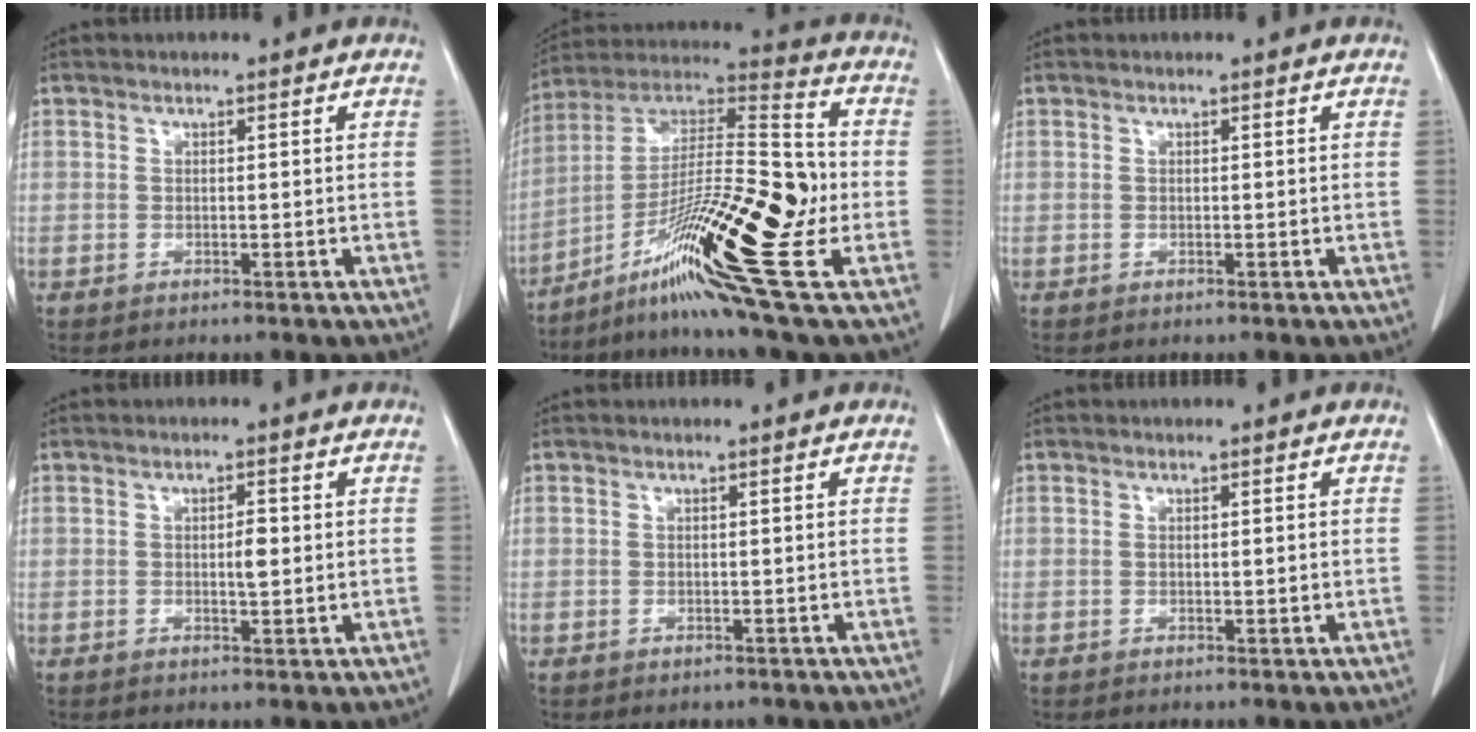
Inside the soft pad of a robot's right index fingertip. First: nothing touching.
{"total": 23.0, "force": [-7.6, 1.2, 21.7], "torque": [-0.375, -0.011, -0.138]}
{"total": 0.0}
{"total": 2.0, "force": [0.1, 0.5, 1.9], "torque": [-0.029, 0.001, 0.002]}
{"total": 1.0, "force": [-0.5, 0.9, 0.1], "torque": [0.001, 0.003, -0.004]}
{"total": 0.6, "force": [-0.1, 0.1, 0.6], "torque": [-0.021, 0.001, 0.004]}